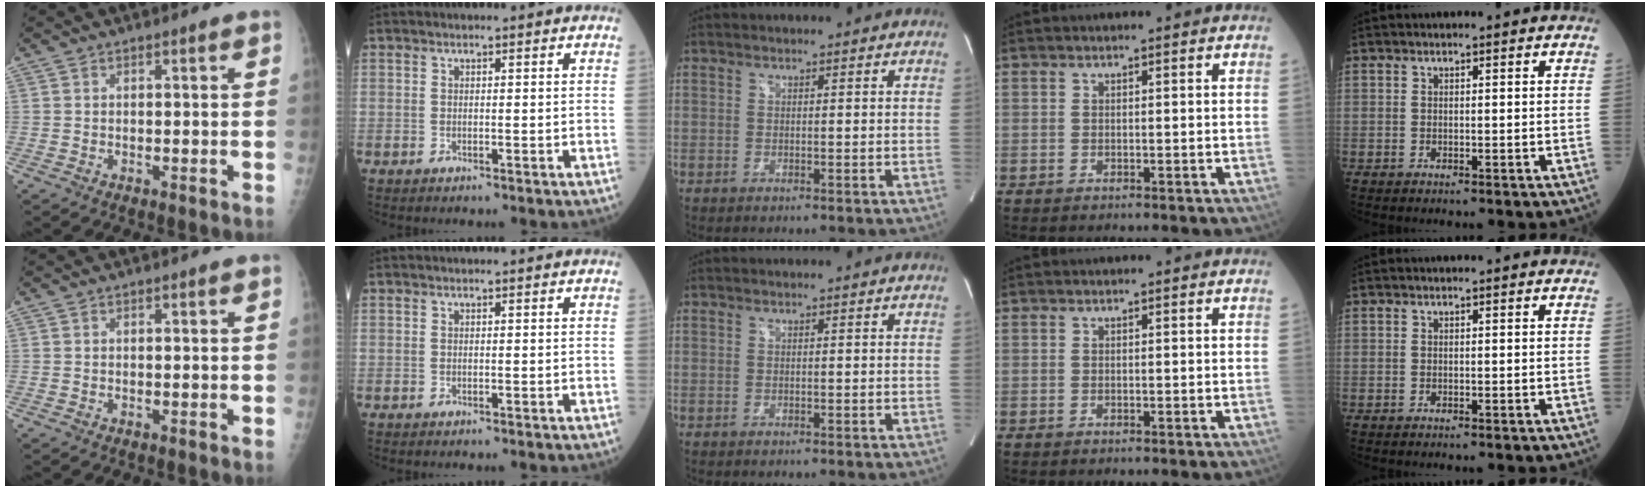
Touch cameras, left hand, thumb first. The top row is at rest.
{}